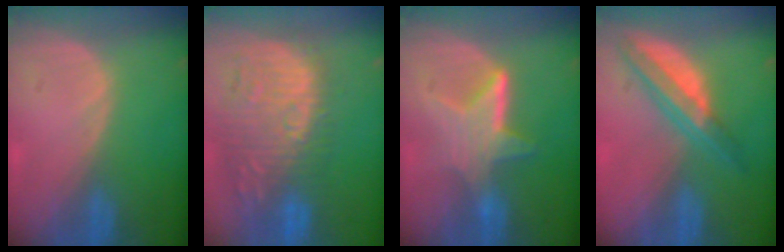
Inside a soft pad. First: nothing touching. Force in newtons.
{"total": 12.8, "press": 11.7, "slide": 5.4}
{"total": 6.7, "press": 6.1, "slide": 2.8}
{"total": 6.8, "press": 5.6, "slide": 3.8}